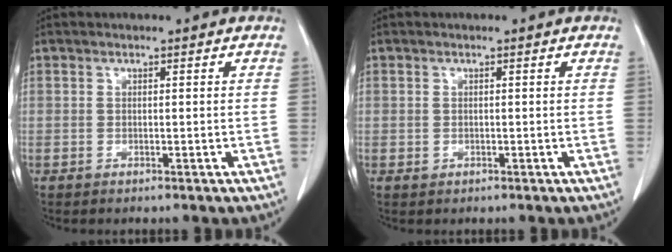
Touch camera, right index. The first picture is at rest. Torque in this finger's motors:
{"motor_torque": [-1.04, 1.07, -0.32, -0.13]}